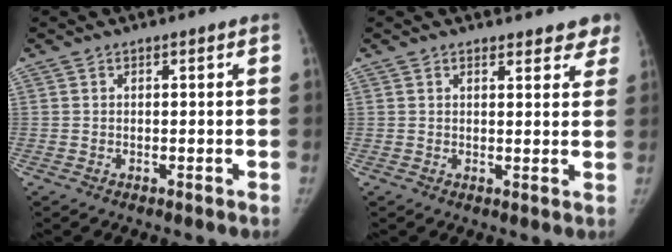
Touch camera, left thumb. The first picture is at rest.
{"total": 5.5, "force": [4.8, 2.3, 1.5], "torque": [0.023, -0.019, 0.045]}